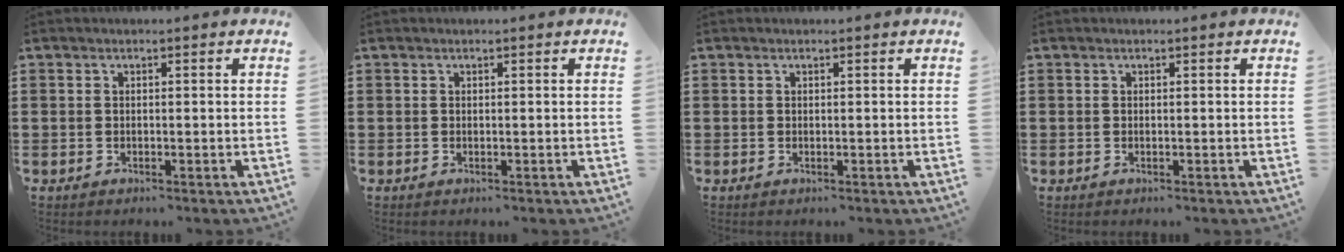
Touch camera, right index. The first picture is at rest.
{"total": 0.0}
{"total": 0.0}
{"total": 0.0}